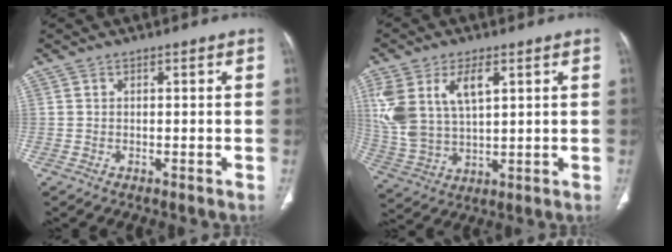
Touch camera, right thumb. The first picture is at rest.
{"total": 13.7, "force": [4.9, 7.2, 10.5], "torque": [-0.227, -0.006, 0.109]}